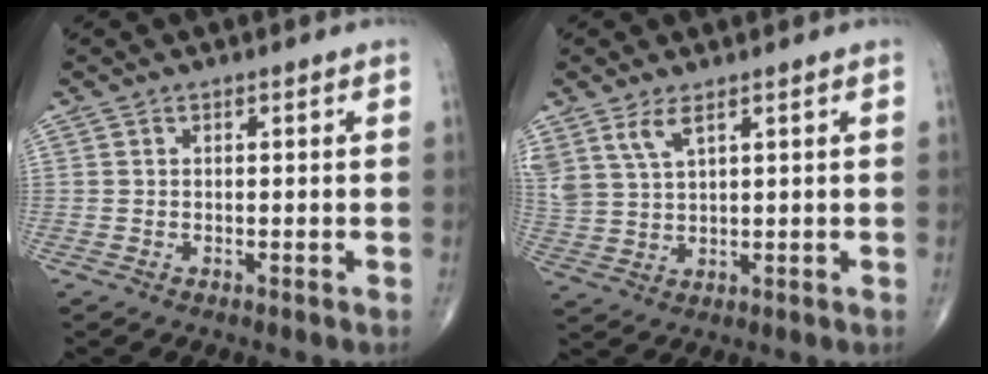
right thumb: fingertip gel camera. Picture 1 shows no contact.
{"total": 5.4, "force": [3.5, 2.0, 3.7], "torque": [-0.079, -0.011, 0.077]}